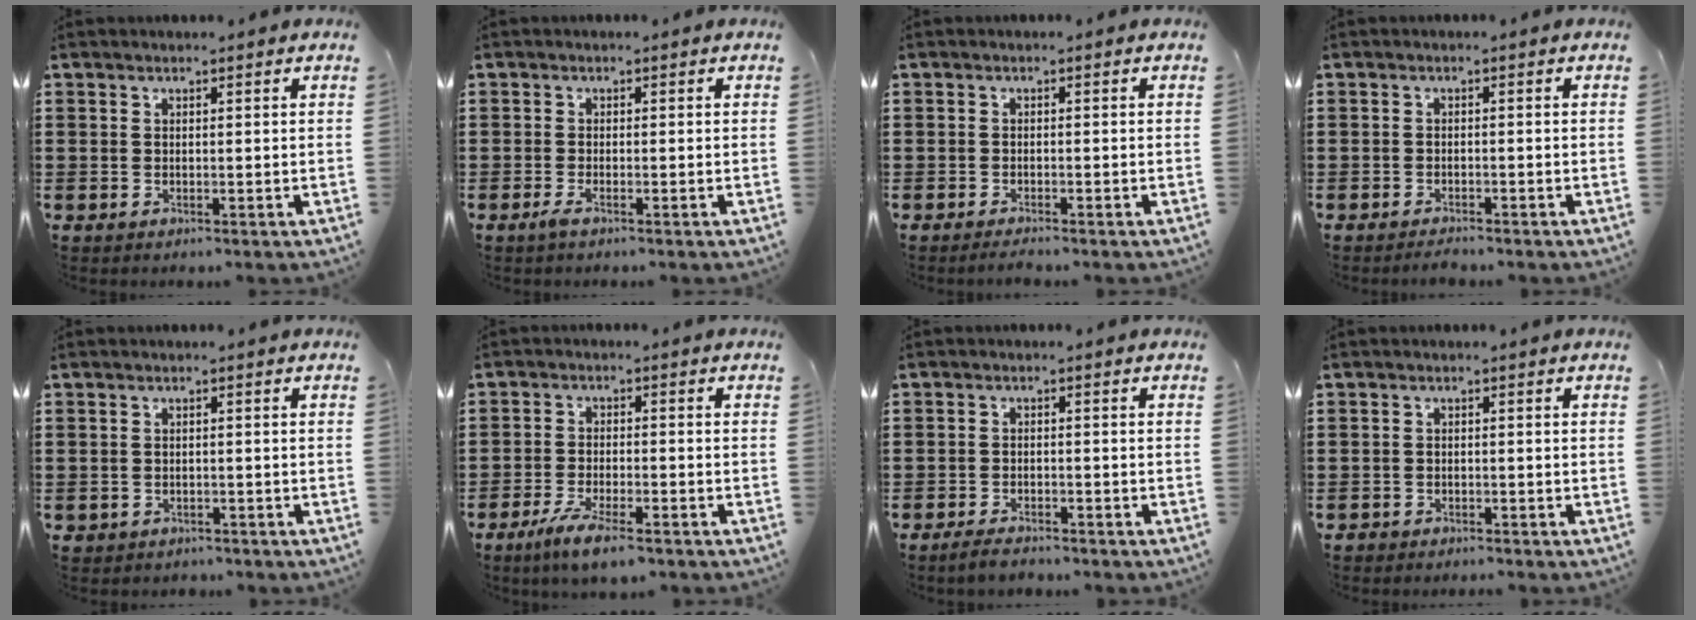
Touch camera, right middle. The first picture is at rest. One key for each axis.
{"total": 1.3, "fx": -0.7, "fy": 0.1, "fz": 1.1, "tx": -0.030, "ty": -0.007, "tz": -0.015}
{"total": 1.0, "fx": -1.0, "fy": 0.0, "fz": 0.4, "tx": -0.009, "ty": -0.003, "tz": -0.018}
{"total": 1.4, "fx": -1.4, "fy": 0.0, "fz": 0.2, "tx": -0.007, "ty": 0.000, "tz": -0.027}
{"total": 1.1, "fx": -0.9, "fy": 0.5, "fz": -0.1, "tx": -0.002, "ty": 0.001, "tz": -0.022}
{"total": 4.9, "fx": -3.8, "fy": 0.5, "fz": 3.1, "tx": -0.068, "ty": -0.010, "tz": -0.073}
{"total": 2.3, "fx": -2.1, "fy": 0.4, "fz": 0.6, "tx": -0.012, "ty": 0.003, "tz": -0.043}
{"total": 1.4, "fx": -1.3, "fy": 0.2, "fz": -0.3, "tx": 0.002, "ty": 0.002, "tz": -0.032}